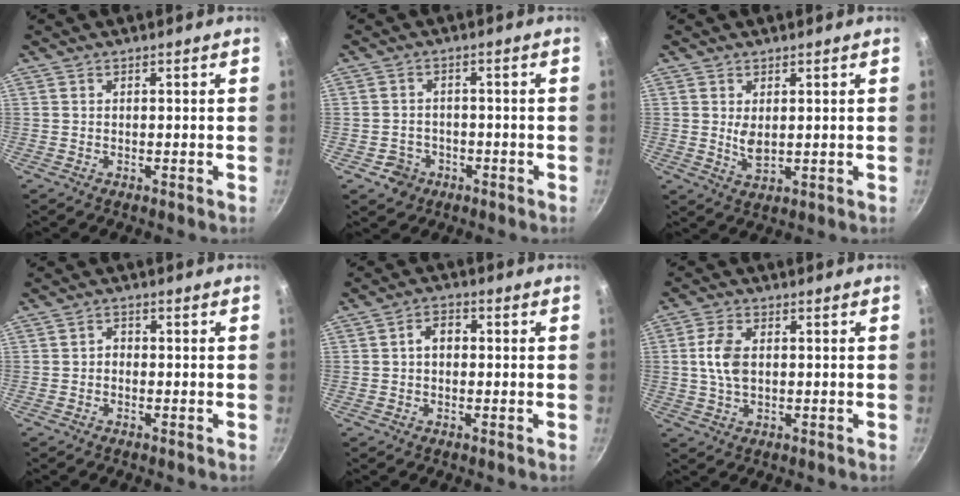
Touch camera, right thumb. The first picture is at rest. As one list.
[{"total": 4.1, "force": [-1.8, 3.6, 1.0], "torque": [-0.003, 0.019, -0.024]}, {"total": 3.5, "force": [0.7, 1.8, 2.9], "torque": [-0.051, -0.012, 0.018]}, {"total": 1.4, "force": [-0.7, 1.0, 0.7], "torque": [-0.006, 0.011, -0.014]}, {"total": 3.7, "force": [0.1, 2.7, 2.5], "torque": [-0.023, 0.009, -0.004]}, {"total": 6.1, "force": [0.3, 3.7, 4.9], "torque": [-0.092, 0.007, 0.005]}]